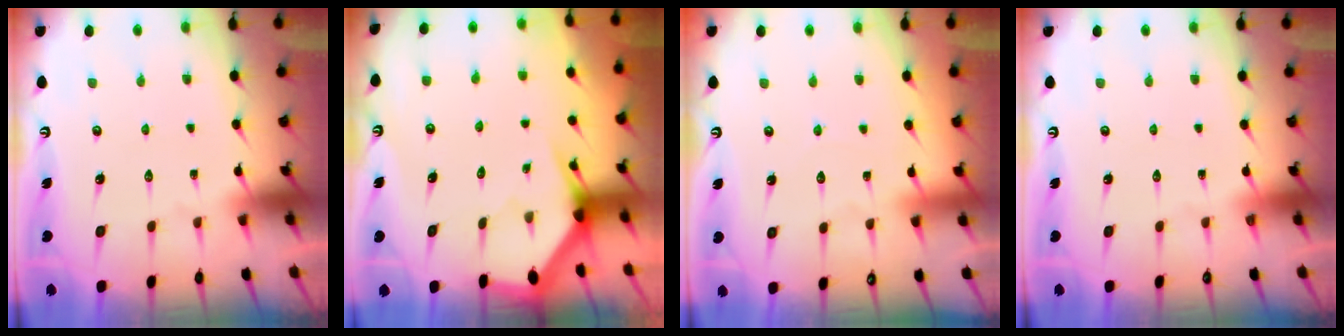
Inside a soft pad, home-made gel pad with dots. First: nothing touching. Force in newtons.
{"total": 3.0, "press": 3.0, "slide": 0.0}
{"total": 2.1, "press": 2.1, "slide": 0.2}
{"total": 0.0}